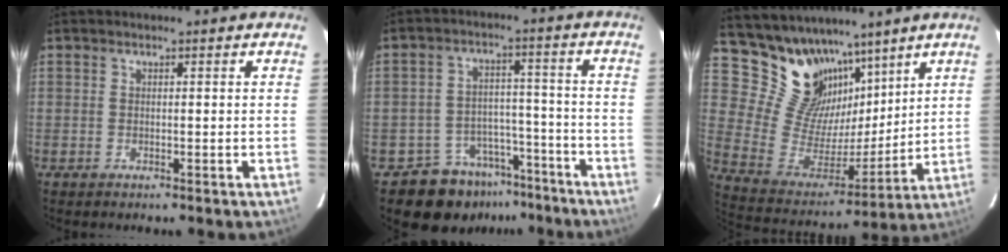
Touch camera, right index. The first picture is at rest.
{"total": 10.2, "force": [-7.6, 6.5, 1.7], "torque": [-0.038, 0.036, -0.099]}
{"total": 17.1, "force": [12.5, 10.0, 6.2], "torque": [-0.135, 0.001, 0.246]}